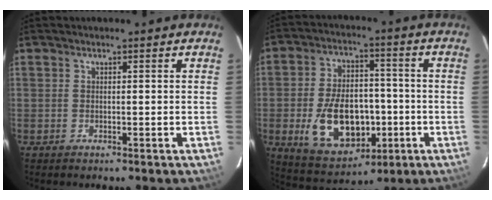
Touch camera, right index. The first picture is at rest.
{"total": 16.0, "force": [-3.8, 10.2, 11.8], "torque": [-0.235, 0.005, -0.039]}